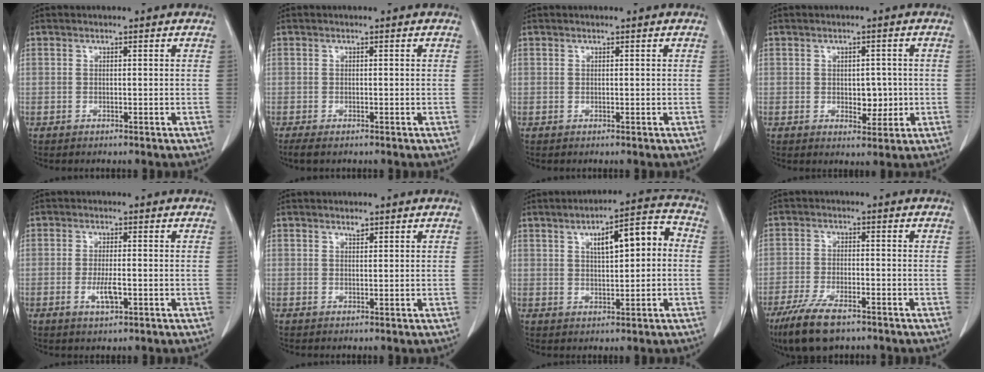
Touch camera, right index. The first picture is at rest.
{"total": 2.8, "force": [-1.8, 1.1, 1.8], "torque": [-0.042, -0.007, -0.028]}
{"total": 0.0}
{"total": 4.3, "force": [-0.4, 2.6, 3.4], "torque": [-0.043, 0.002, 0.003]}
{"total": 3.9, "force": [-1.2, 1.1, 3.5], "torque": [-0.070, -0.002, -0.018]}
{"total": 1.1, "force": [0.8, 0.6, 0.6], "torque": [-0.011, -0.001, 0.014]}
{"total": 9.5, "force": [1.6, 3.1, 8.9], "torque": [-0.129, 0.034, 0.026]}
{"total": 9.5, "force": [-6.5, 3.0, 6.3], "torque": [-0.123, -0.017, -0.112]}